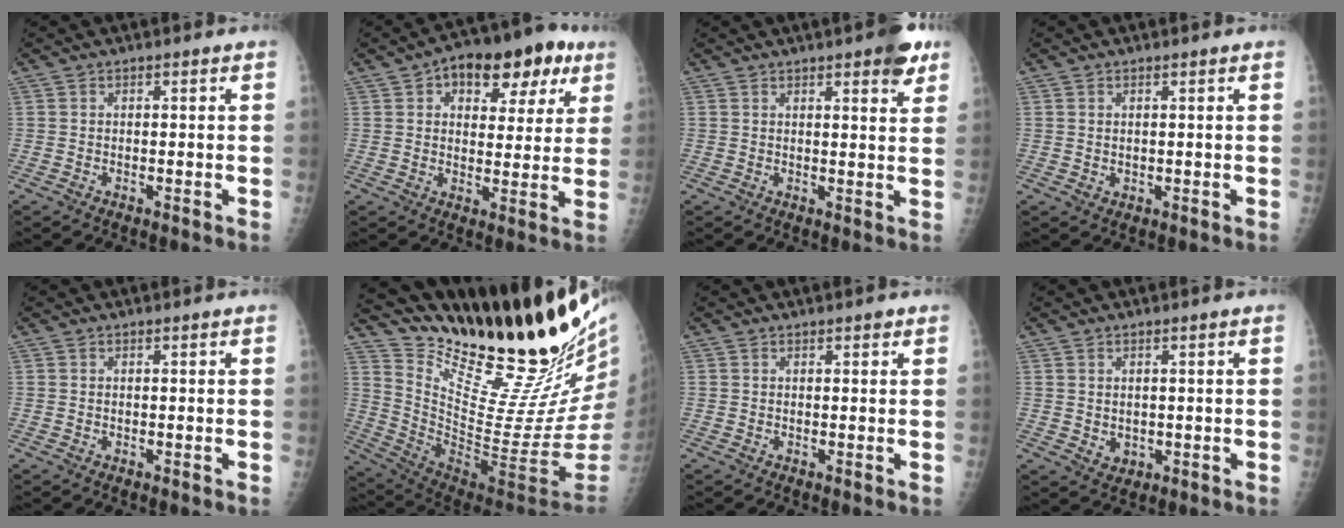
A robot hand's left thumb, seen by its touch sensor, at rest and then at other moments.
{"total": 15.4, "force": [7.2, 8.9, 10.2], "torque": [-0.089, 0.004, 0.098]}
{"total": 6.9, "force": [4.1, 1.9, 5.2], "torque": [-0.052, -0.016, 0.048]}
{"total": 1.0, "force": [0.5, 0.7, 0.6], "torque": [-0.007, -0.006, 0.013]}
{"total": 0.0}
{"total": 30.6, "force": [25.1, 4.6, 16.9], "torque": [-0.237, -0.174, 0.386]}
{"total": 1.0, "force": [0.7, 0.3, 0.5], "torque": [-0.006, -0.003, 0.009]}
{"total": 2.4, "force": [0.4, 1.9, 1.5], "torque": [-0.019, -0.008, 0.017]}